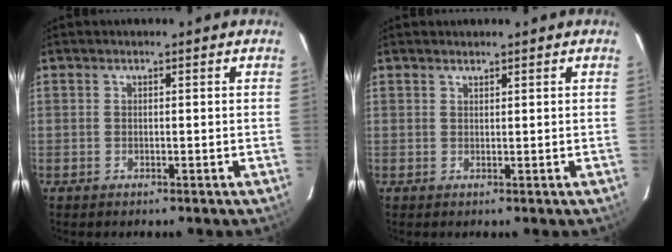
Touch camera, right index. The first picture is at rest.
{"total": 0.6, "force": [0.6, 0.1, 0.1], "torque": [-0.001, 0.001, 0.012]}